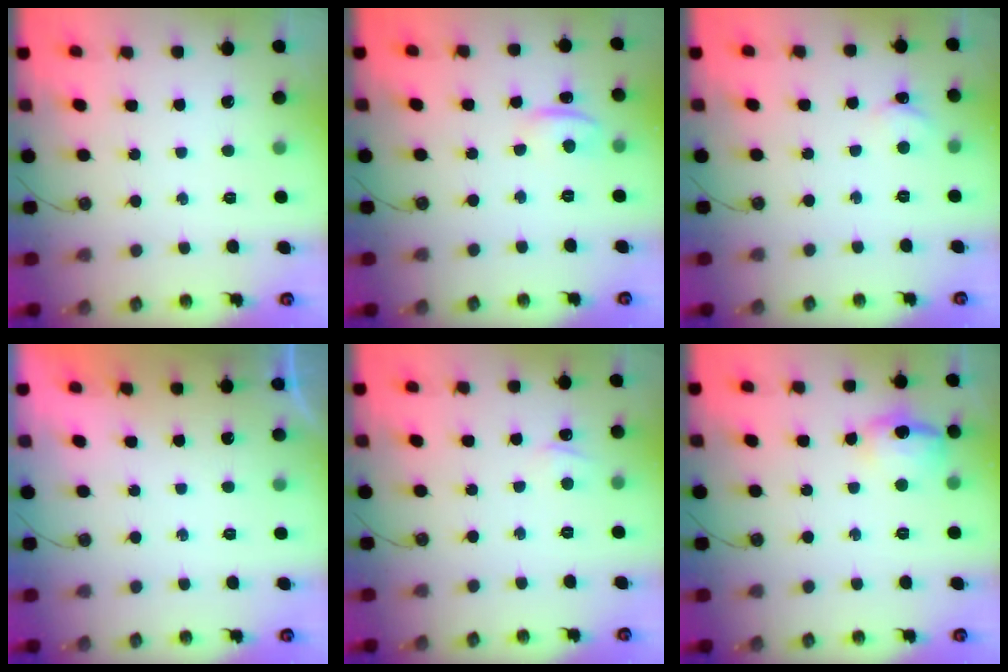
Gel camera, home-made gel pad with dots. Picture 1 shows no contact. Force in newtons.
{"total": 4.7, "press": 2.7, "slide": 3.9}
{"total": 1.7, "press": 1.7, "slide": 0.2}
{"total": 0.0}
{"total": 2.4, "press": 2.4, "slide": 0.3}
{"total": 12.0, "press": 12.0, "slide": 0.8}